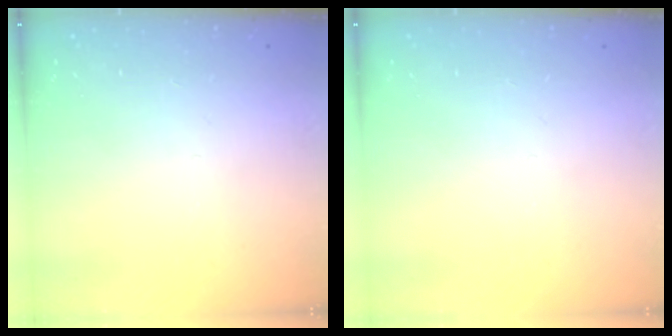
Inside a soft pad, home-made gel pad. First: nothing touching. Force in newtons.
{"total": 0.0}